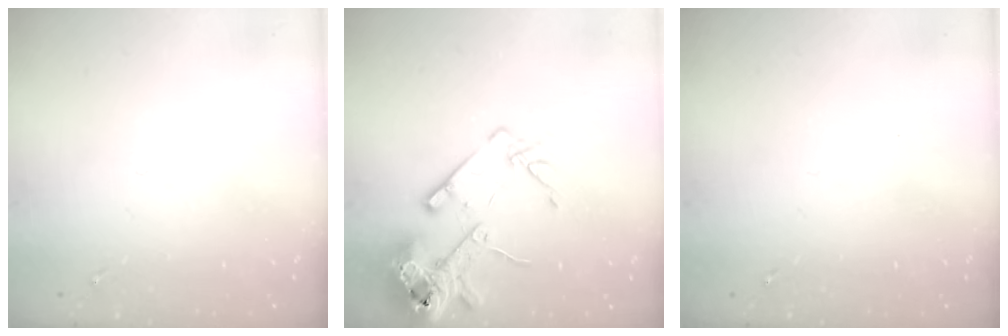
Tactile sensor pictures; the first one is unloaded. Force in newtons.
{"total": 15.2, "press": 14.9, "slide": 2.8}
{"total": 0.0}